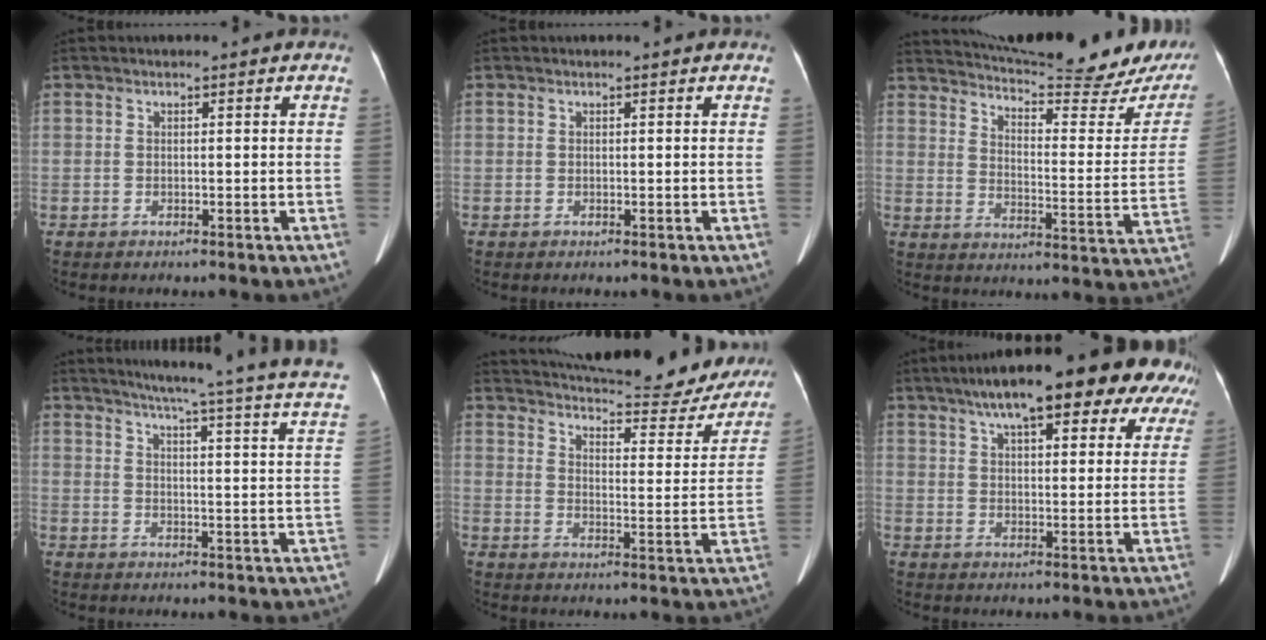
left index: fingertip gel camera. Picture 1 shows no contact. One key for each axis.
{"total": 0.0}
{"total": 26.3, "fx": 23.9, "fy": 2.2, "fz": 10.8, "tx": -0.163, "ty": -0.083, "tz": 0.298}
{"total": 21.3, "fx": 17.6, "fy": -0.5, "fz": 12.0, "tx": -0.174, "ty": -0.049, "tz": 0.200}
{"total": 25.8, "fx": 23.8, "fy": 4.5, "fz": 8.8, "tx": -0.130, "ty": -0.068, "tz": 0.290}
{"total": 21.1, "fx": 14.4, "fy": 5.9, "fz": 14.2, "tx": -0.208, "ty": 0.055, "tz": 0.185}